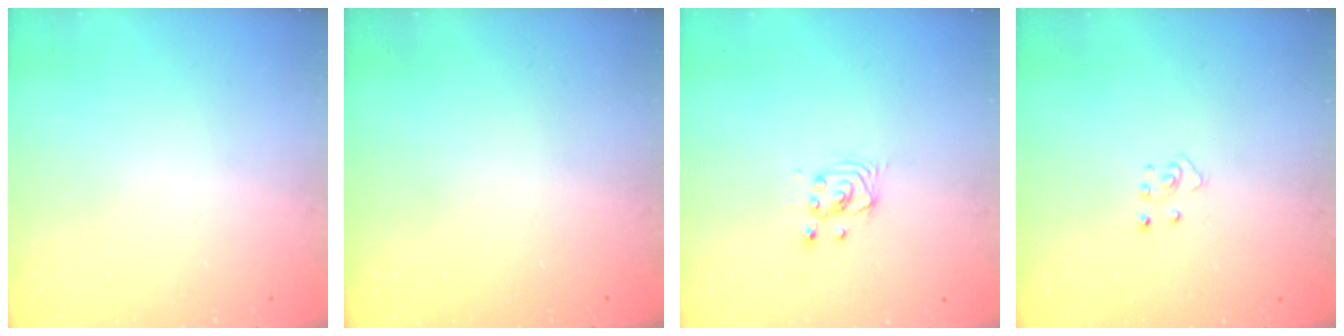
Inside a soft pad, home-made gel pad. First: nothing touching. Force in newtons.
{"total": 0.0}
{"total": 2.5, "press": 2.5, "slide": 0.2}
{"total": 3.7, "press": 3.7, "slide": 0.3}